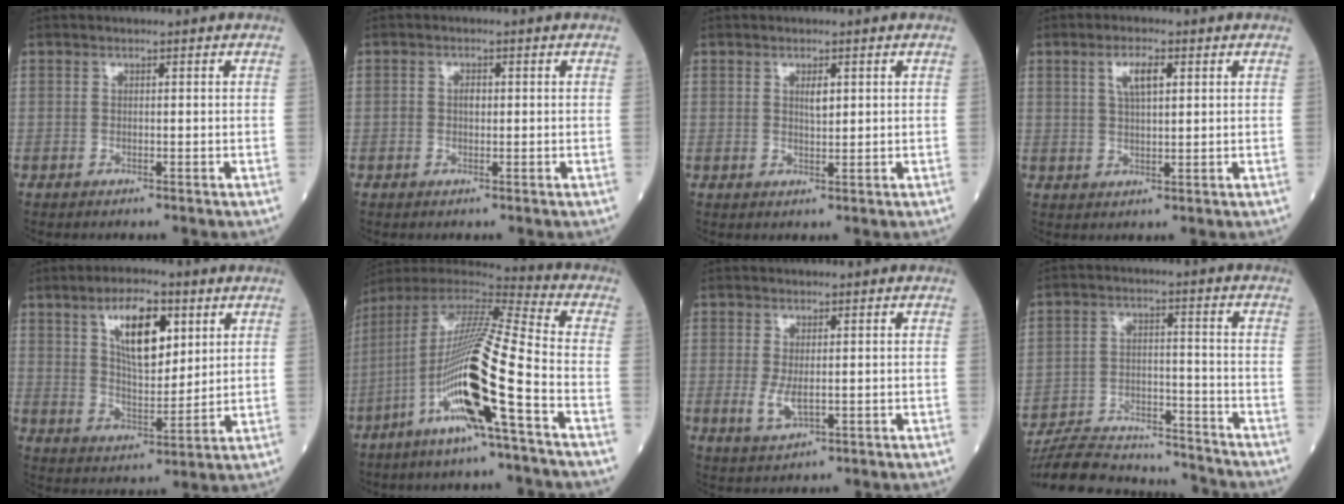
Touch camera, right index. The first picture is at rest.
{"total": 1.4, "force": [0.0, 0.8, 1.2], "torque": [-0.022, 0.002, 0.000]}
{"total": 1.8, "force": [0.7, 0.6, 1.6], "torque": [-0.026, -0.003, 0.012]}
{"total": 4.3, "force": [1.8, 1.1, 3.8], "torque": [-0.073, 0.006, 0.034]}
{"total": 10.5, "force": [4.7, 3.9, 8.5], "torque": [-0.151, 0.005, 0.088]}
{"total": 18.3, "force": [-6.7, -0.2, 17.0], "torque": [-0.341, -0.013, -0.135]}
{"total": 3.4, "force": [-0.3, 1.4, 3.0], "torque": [-0.063, -0.008, 0.001]}
{"total": 18.3, "force": [-17.5, 3.1, 4.3], "torque": [-0.097, 0.006, -0.266]}